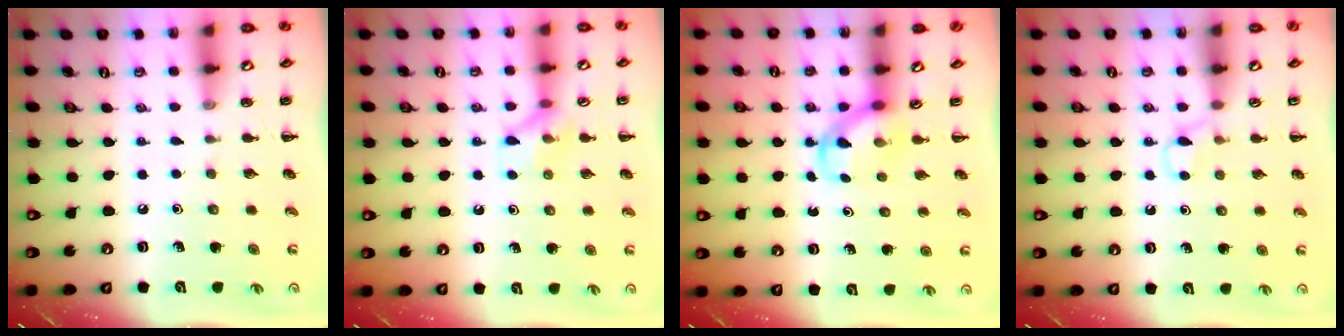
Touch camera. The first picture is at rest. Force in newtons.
{"total": 8.1, "press": 8.1, "slide": 0.4}
{"total": 3.4, "press": 3.2, "slide": 1.0}
{"total": 4.7, "press": 4.5, "slide": 1.5}